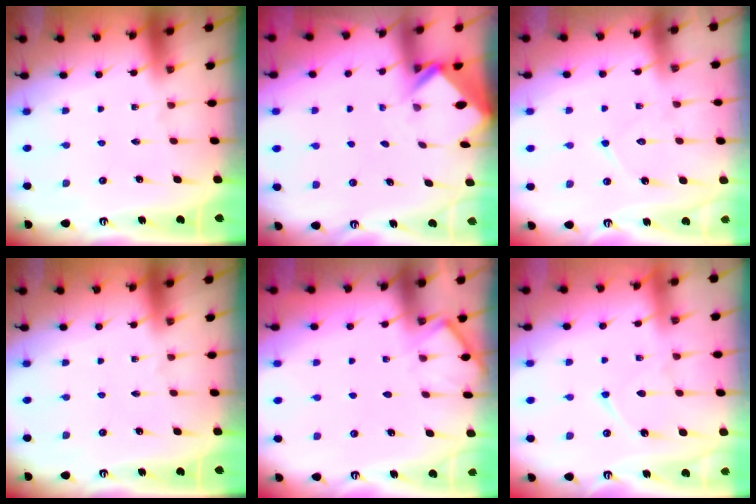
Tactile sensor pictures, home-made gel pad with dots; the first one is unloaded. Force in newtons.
{"total": 2.5, "press": 2.5, "slide": 0.1}
{"total": 7.6, "press": 7.6, "slide": 0.7}
{"total": 0.0}
{"total": 4.7, "press": 4.7, "slide": 0.6}
{"total": 8.7, "press": 8.6, "slide": 0.9}